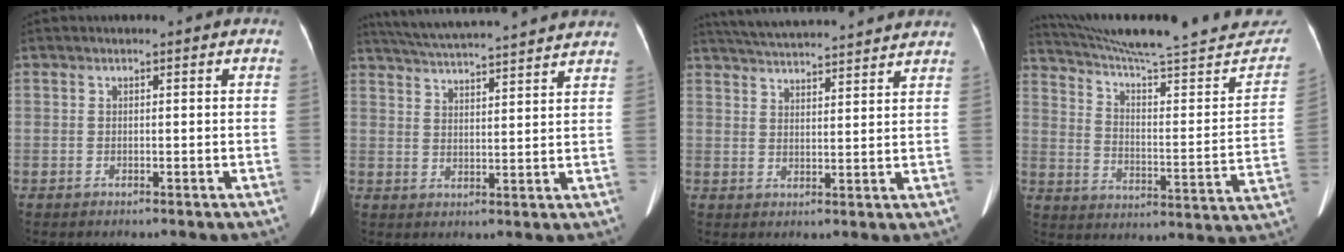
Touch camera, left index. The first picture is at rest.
{"total": 19.2, "force": [17.6, 0.7, 7.4], "torque": [-0.130, 0.024, 0.244]}
{"total": 17.6, "force": [16.5, 1.1, 6.2], "torque": [-0.106, 0.030, 0.230]}
{"total": 31.2, "force": [28.1, 2.9, 13.3], "torque": [-0.202, -0.086, 0.366]}